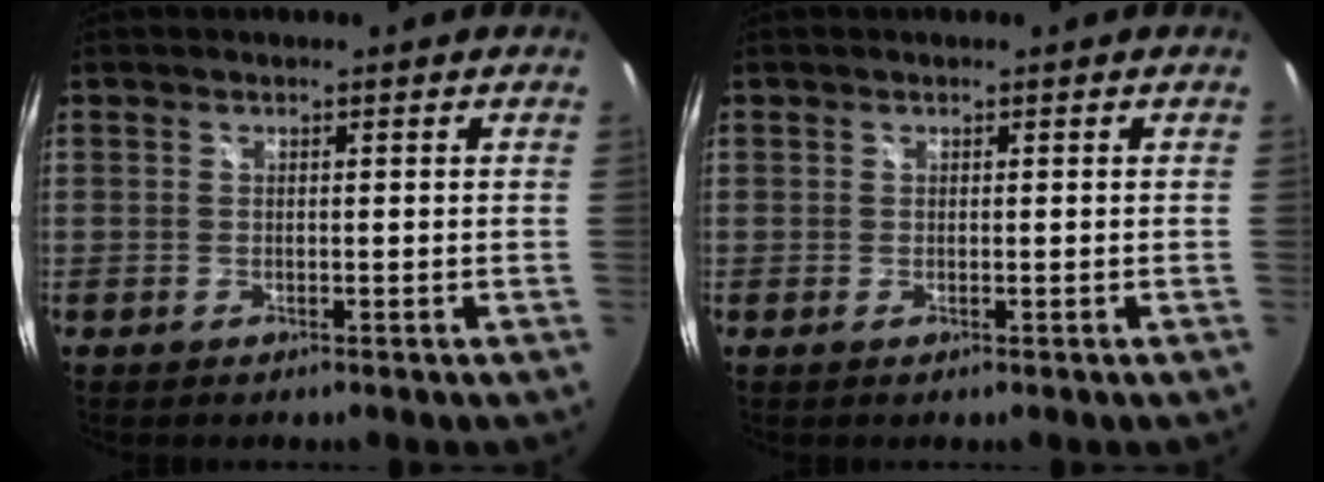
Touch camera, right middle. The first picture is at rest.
{"total": 0.0}